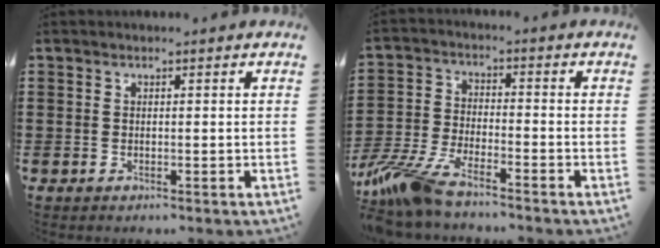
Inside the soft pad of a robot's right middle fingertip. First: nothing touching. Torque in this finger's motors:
{"motor_torque": [1.72, -0.42, 0.32, 0.21]}